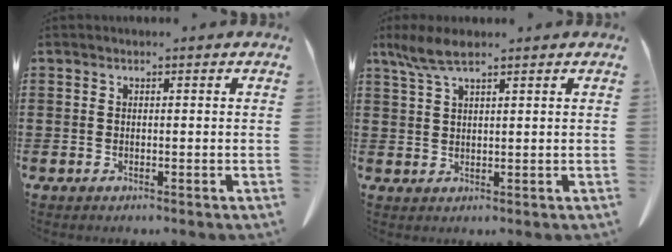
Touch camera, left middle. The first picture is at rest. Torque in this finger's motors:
{"motor_torque": [0.07, 0.08, 0.29, 0.06]}